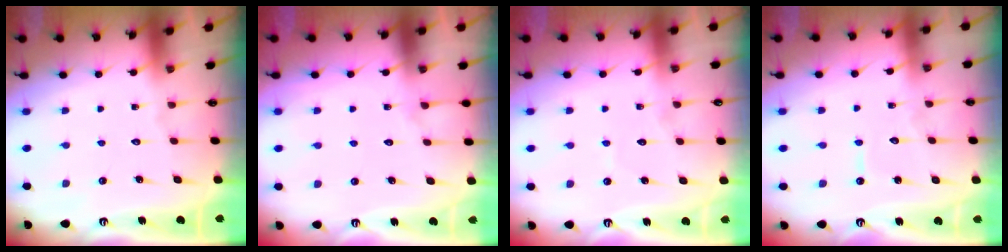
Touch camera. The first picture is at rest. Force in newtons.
{"total": 3.8, "press": 3.8, "slide": 0.4}
{"total": 3.5, "press": 3.5, "slide": 0.1}
{"total": 4.4, "press": 4.4, "slide": 0.2}